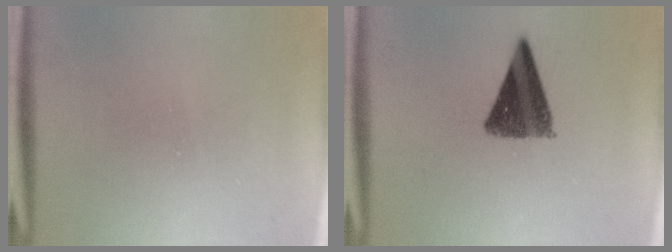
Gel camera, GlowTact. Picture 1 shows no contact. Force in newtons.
{"total": 10.1}